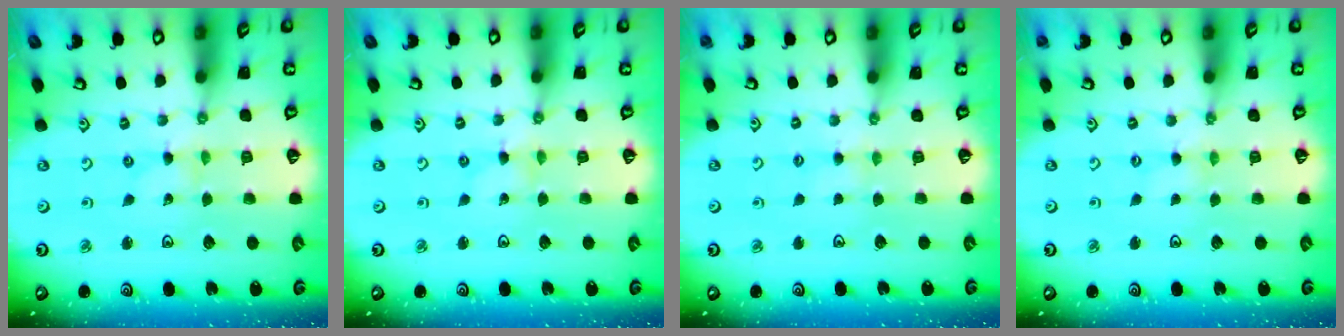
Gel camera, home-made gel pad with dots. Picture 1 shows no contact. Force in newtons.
{"total": 0.0}
{"total": 2.4, "press": 2.4, "slide": 0.4}
{"total": 0.9, "press": 0.9, "slide": 0.1}